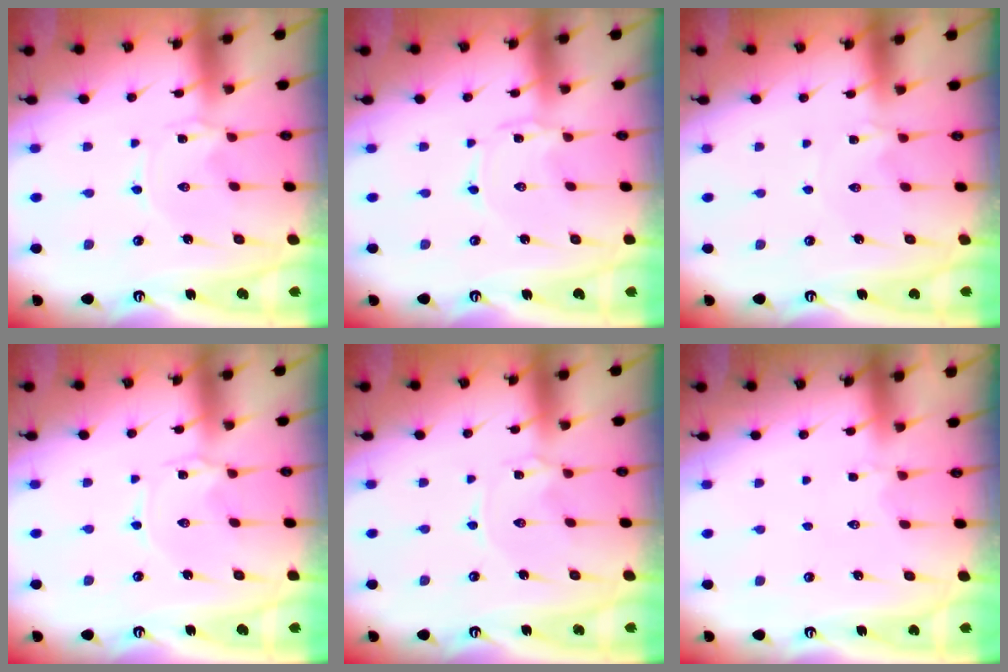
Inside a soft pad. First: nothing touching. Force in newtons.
{"total": 0.6, "press": 0.6, "slide": 0.1}
{"total": 0.6, "press": 0.5, "slide": 0.3}
{"total": 1.3, "press": 1.2, "slide": 0.2}
{"total": 0.0}
{"total": 2.6, "press": 2.4, "slide": 1.2}